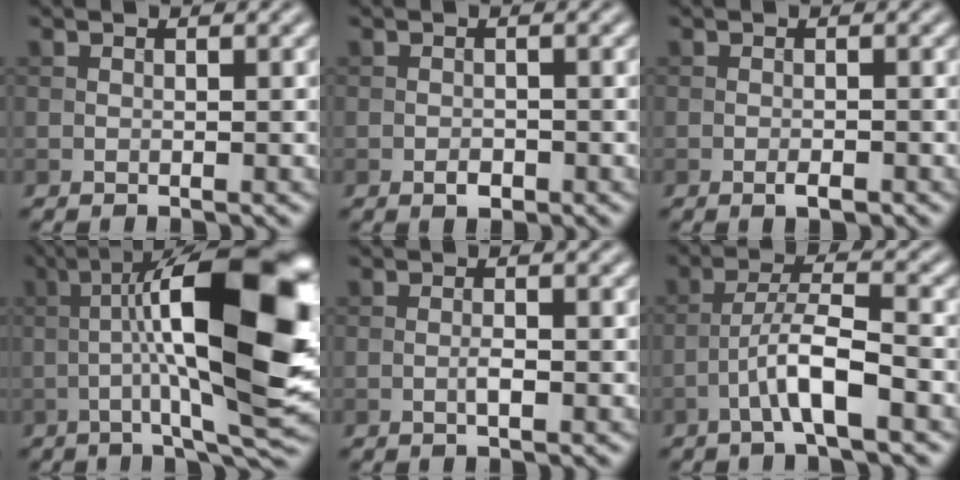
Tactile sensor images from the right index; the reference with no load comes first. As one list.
[{"total": 1.2, "force": [-0.7, 0.6, 0.8], "torque": [-0.012, -0.001, -0.012]}, {"total": 1.3, "force": [-0.7, 0.3, 1.0], "torque": [-0.018, -0.001, -0.013]}, {"total": 16.3, "force": [0.4, 3.6, 15.9], "torque": [-0.230, 0.027, 0.002]}, {"total": 1.2, "force": [-0.4, 0.2, 1.2], "torque": [-0.021, 0.001, -0.008]}, {"total": 4.8, "force": [-2.3, 0.7, 4.2], "torque": [-0.076, 0.017, -0.047]}]